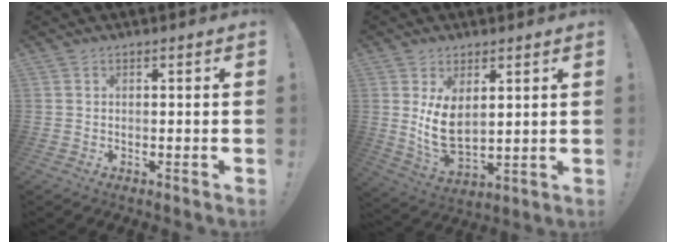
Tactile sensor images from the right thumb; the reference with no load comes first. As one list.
[{"total": 9.1, "force": [3.2, 5.4, 6.6], "torque": [-0.138, -0.032, 0.060]}]